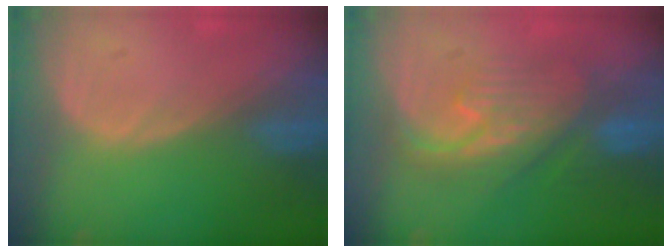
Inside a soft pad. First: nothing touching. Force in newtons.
{"total": 8.2, "press": 8.1, "slide": 1.4}